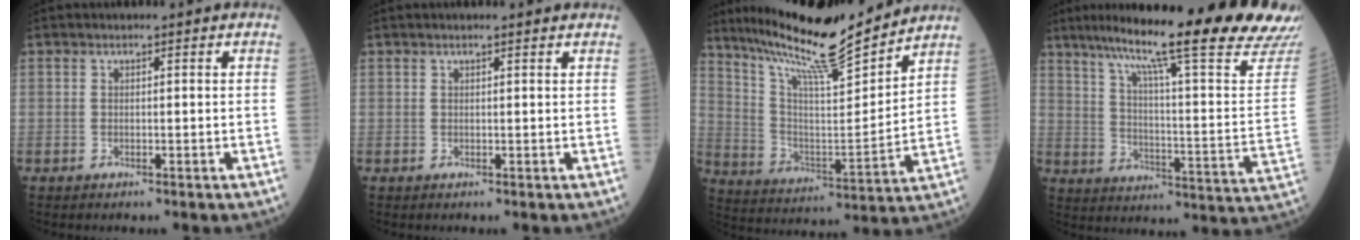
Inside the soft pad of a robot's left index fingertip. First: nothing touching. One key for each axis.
{"total": 1.9, "fx": 1.7, "fy": 0.1, "fz": 1.0, "tx": -0.013, "ty": 0.013, "tz": 0.020}
{"total": 18.0, "fx": 15.9, "fy": 0.4, "fz": 8.4, "tx": -0.152, "ty": -0.006, "tz": 0.271}
{"total": 27.8, "fx": 23.4, "fy": -0.8, "fz": 14.9, "tx": -0.234, "ty": -0.074, "tz": 0.308}